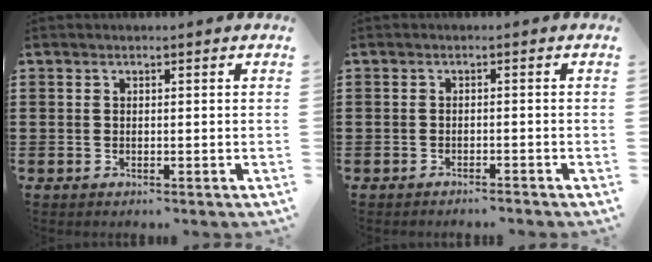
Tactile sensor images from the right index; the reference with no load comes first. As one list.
[{"total": 1.1, "force": [-1.1, -0.1, 0.1], "torque": [-0.005, 0.003, -0.022]}]